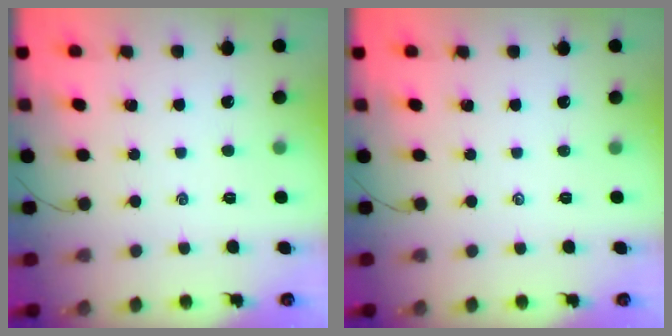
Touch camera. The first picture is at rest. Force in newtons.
{"total": 0.0}